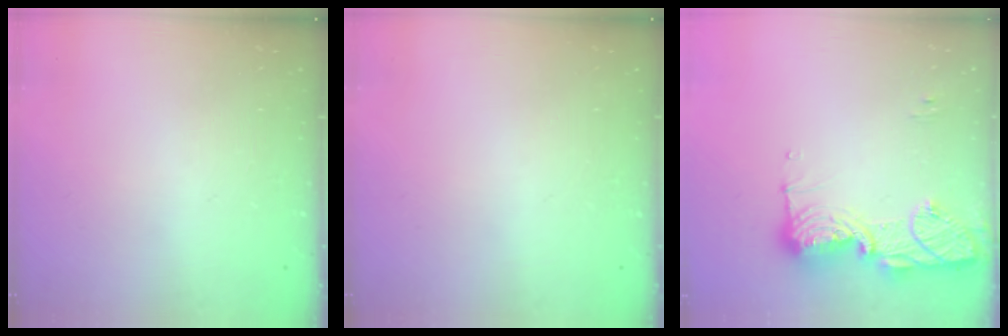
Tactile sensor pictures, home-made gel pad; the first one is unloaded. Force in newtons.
{"total": 0.0}
{"total": 14.7, "press": 14.7, "slide": 1.4}